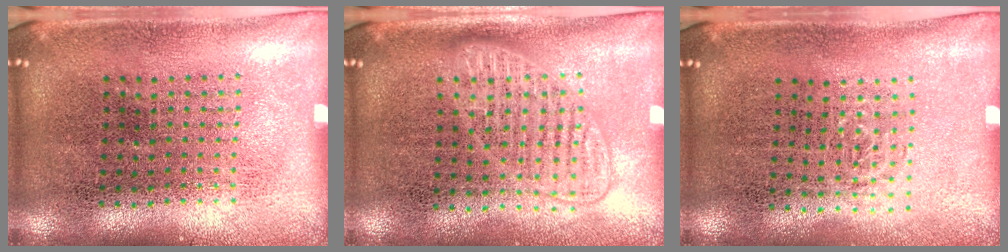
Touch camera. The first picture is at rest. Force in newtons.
{"total": 1.4, "press": 1.3, "slide": 0.4}
{"total": 0.6, "press": 0.5, "slide": 0.3}